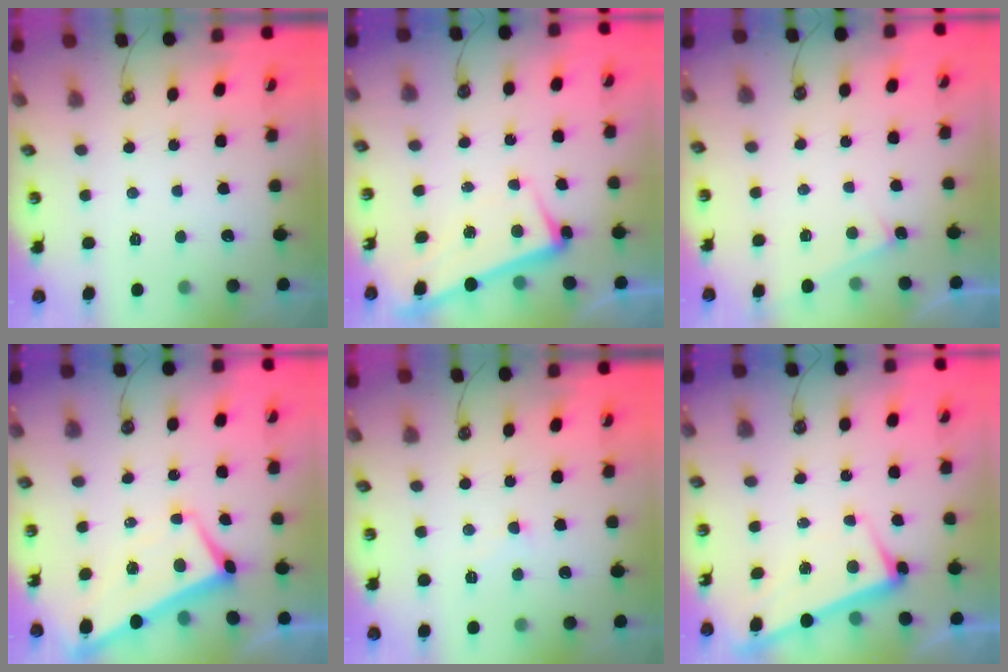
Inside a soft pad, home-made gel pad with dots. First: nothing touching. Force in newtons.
{"total": 2.3, "press": 2.1, "slide": 0.9}
{"total": 7.3, "press": 7.3, "slide": 0.3}
{"total": 4.7, "press": 4.6, "slide": 0.8}
{"total": 2.4, "press": 2.4, "slide": 0.4}
{"total": 2.5, "press": 2.4, "slide": 0.6}